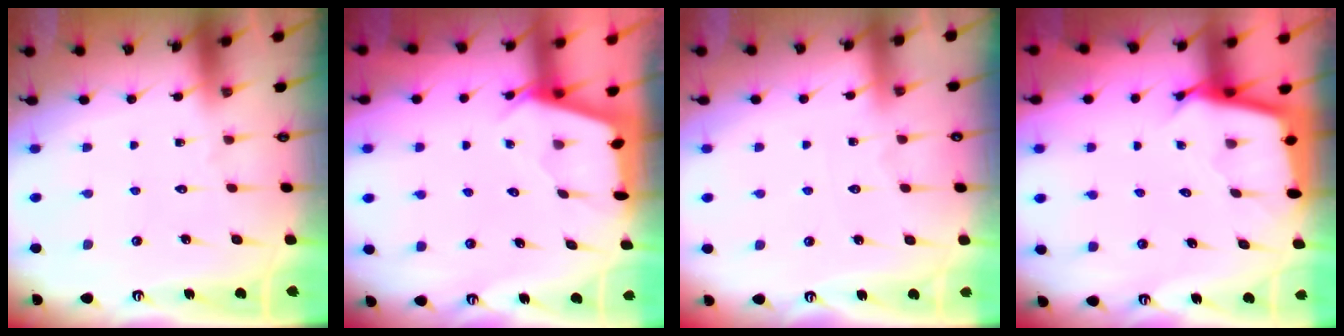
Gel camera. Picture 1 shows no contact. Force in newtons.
{"total": 2.4, "press": 2.4, "slide": 0.2}
{"total": 4.1, "press": 4.0, "slide": 0.6}
{"total": 2.6, "press": 2.6, "slide": 0.1}